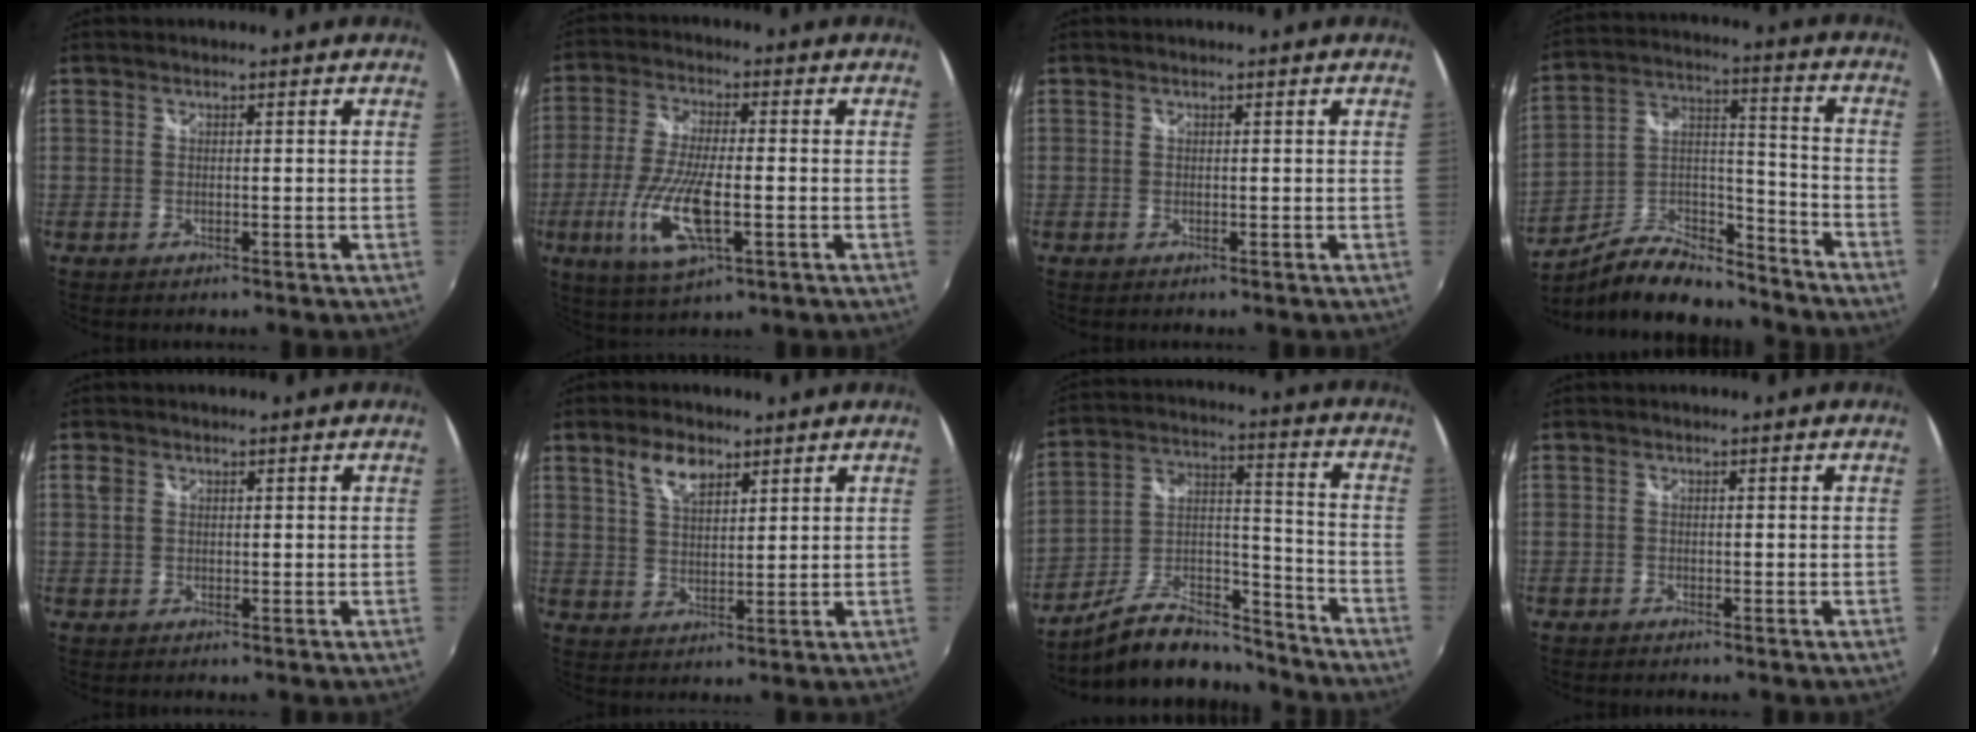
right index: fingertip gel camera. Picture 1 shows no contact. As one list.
[{"total": 12.7, "force": [-3.8, 3.7, 11.6], "torque": [-0.243, -0.019, -0.072]}, {"total": 0.0}, {"total": 15.8, "force": [-11.8, 6.3, 8.5], "torque": [-0.169, 0.021, -0.196]}, {"total": 1.8, "force": [0.5, 1.5, 0.9], "torque": [-0.019, 0.004, 0.007]}, {"total": 5.9, "force": [3.7, 2.9, 3.7], "torque": [-0.066, 0.009, 0.069]}, {"total": 16.2, "force": [-13.2, 6.0, 7.2], "torque": [-0.139, 0.030, -0.214]}, {"total": 0.7, "force": [-0.6, 0.3, 0.1], "torque": [-0.007, -0.002, -0.014]}]